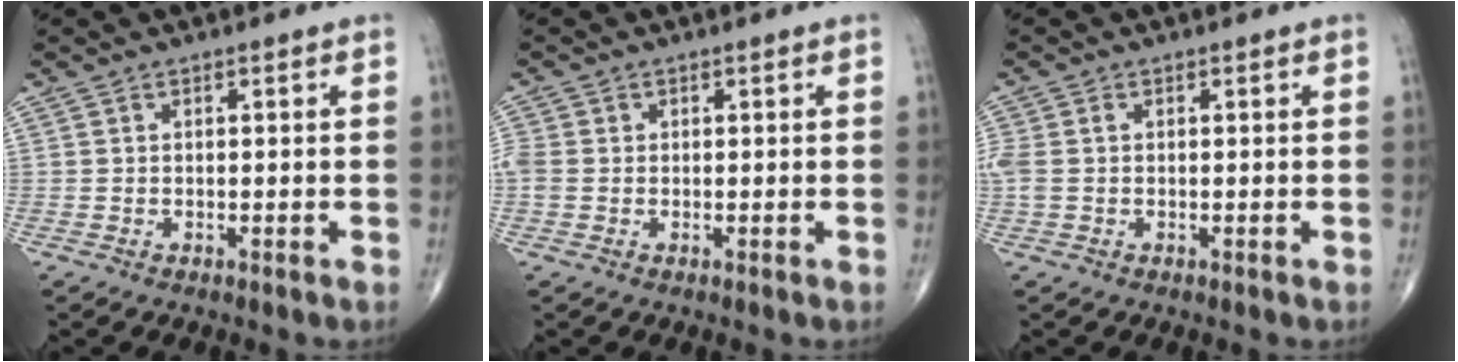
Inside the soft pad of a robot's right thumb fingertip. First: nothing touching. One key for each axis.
{"total": 2.5, "fx": 0.0, "fy": 2.1, "fz": 1.4, "tx": -0.041, "ty": 0.007, "tz": 0.001}
{"total": 2.9, "fx": 0.1, "fy": 1.9, "fz": 2.2, "tx": -0.078, "ty": 0.008, "tz": 0.002}